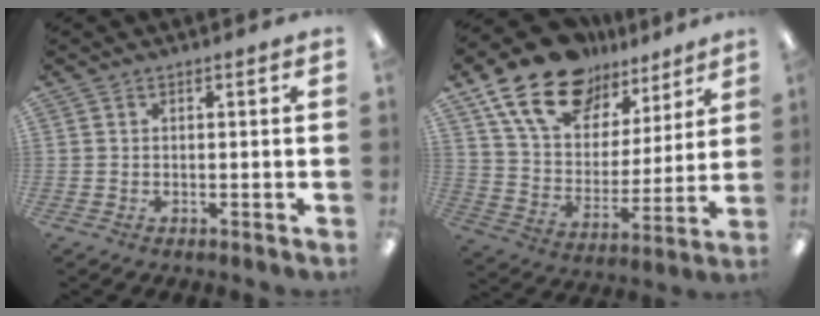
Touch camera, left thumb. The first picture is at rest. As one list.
[{"total": 19.1, "force": [13.9, 10.2, 8.2], "torque": [-0.167, -0.079, 0.254]}]